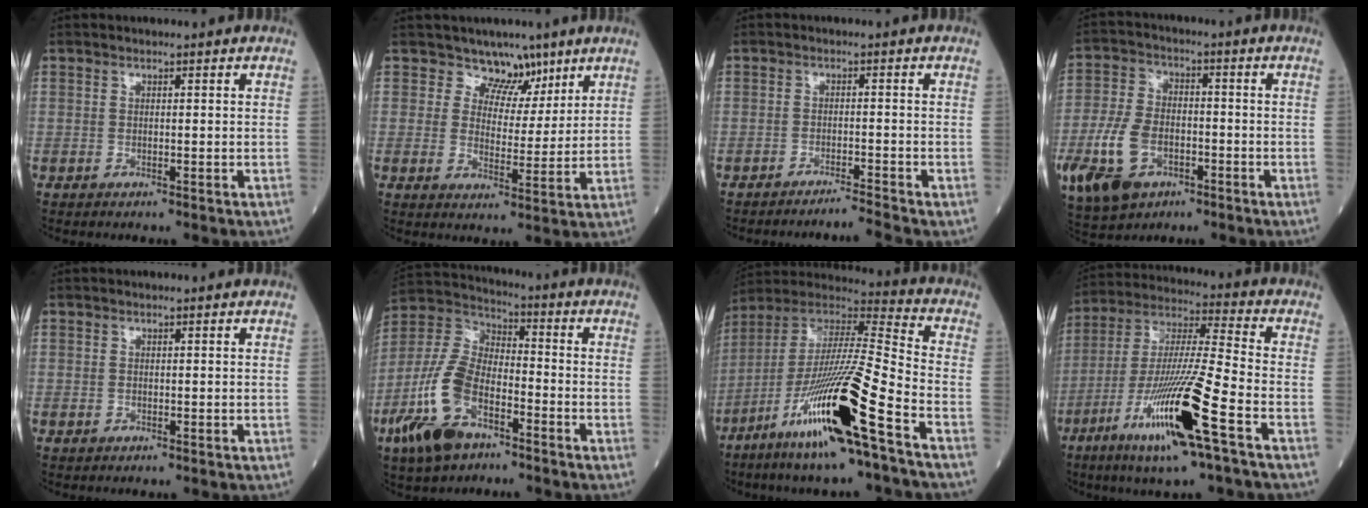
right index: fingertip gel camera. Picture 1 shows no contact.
{"total": 5.6, "force": [4.3, 3.6, 0.4], "torque": [0.007, -0.010, 0.063]}
{"total": 3.1, "force": [-2.6, -1.7, -0.3], "torque": [0.006, -0.009, -0.038]}
{"total": 12.8, "force": [-5.4, 7.8, 8.6], "torque": [-0.200, -0.001, -0.092]}
{"total": 0.0}
{"total": 13.2, "force": [-6.8, 6.1, 9.5], "torque": [-0.228, -0.001, -0.131]}
{"total": 21.8, "force": [-10.6, 0.1, 19.0], "torque": [-0.381, -0.052, -0.203]}
{"total": 17.8, "force": [-8.1, 0.0, 15.8], "torque": [-0.333, -0.030, -0.151]}